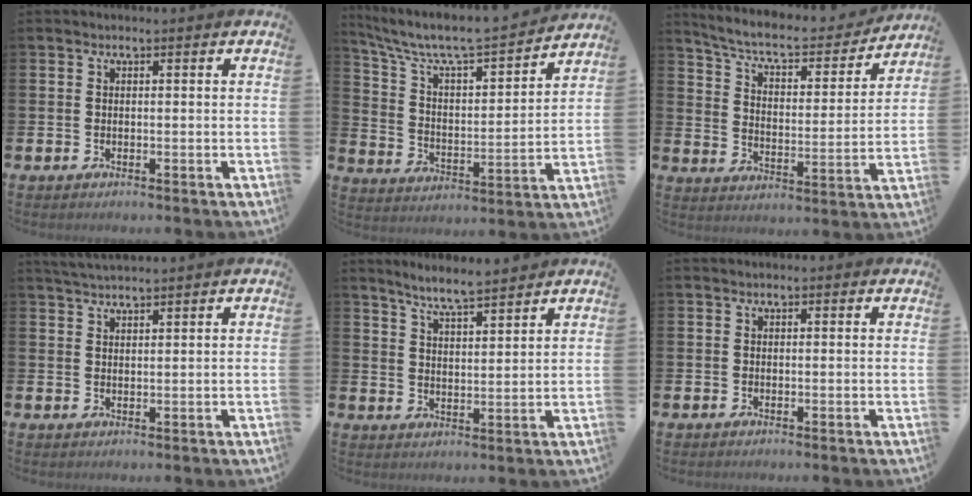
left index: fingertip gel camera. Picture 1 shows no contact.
{"total": 8.1, "force": [7.4, 1.4, 3.0], "torque": [-0.092, -0.057, 0.121]}
{"total": 7.5, "force": [6.7, 1.7, 2.9], "torque": [-0.091, -0.046, 0.112]}
{"total": 2.6, "force": [2.6, 0.2, 0.5], "torque": [-0.010, -0.010, 0.047]}
{"total": 5.8, "force": [5.6, 0.1, 1.6], "torque": [-0.043, -0.030, 0.099]}
{"total": 0.0}